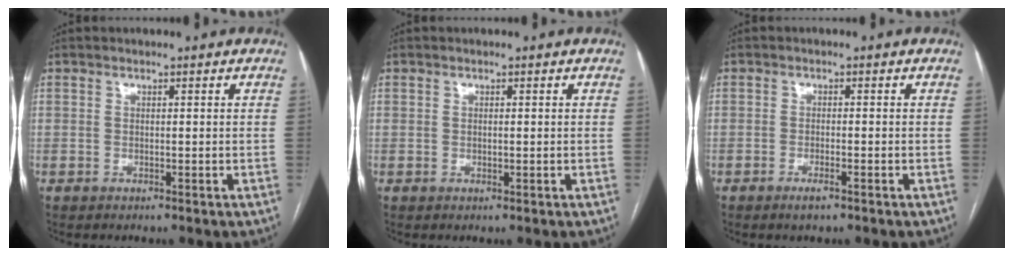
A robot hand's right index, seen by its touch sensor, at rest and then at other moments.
{"total": 0.6, "force": [0.0, 0.2, 0.5], "torque": [-0.011, -0.002, 0.002]}
{"total": 2.4, "force": [-1.6, 0.3, 1.8], "torque": [-0.034, -0.002, -0.027]}